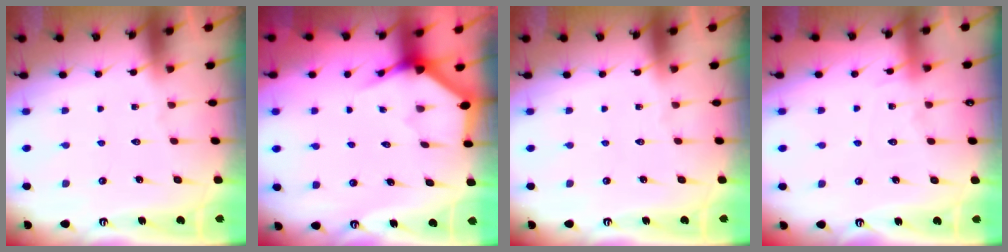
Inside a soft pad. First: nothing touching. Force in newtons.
{"total": 3.6, "press": 3.6, "slide": 0.2}
{"total": 0.0}
{"total": 7.9, "press": 7.9, "slide": 0.9}